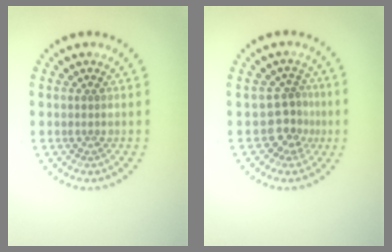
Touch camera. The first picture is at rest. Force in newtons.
{"total": 2.5, "press": 2.0, "slide": 1.5}